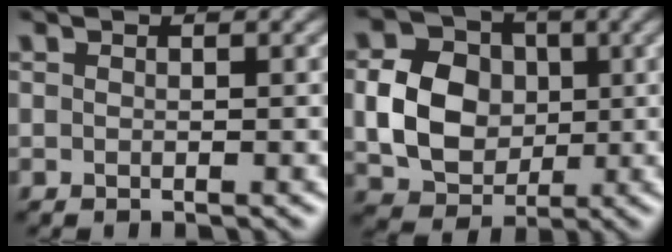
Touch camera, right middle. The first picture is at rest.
{"total": 6.6, "force": [0.1, 5.4, 3.8], "torque": [-0.074, 0.003, 0.000]}